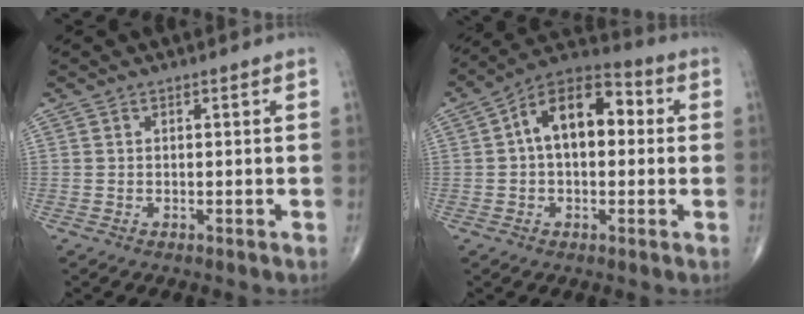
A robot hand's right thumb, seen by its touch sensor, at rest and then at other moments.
{"total": 13.1, "force": [1.7, 7.7, 10.5], "torque": [-0.150, 0.040, 0.013]}